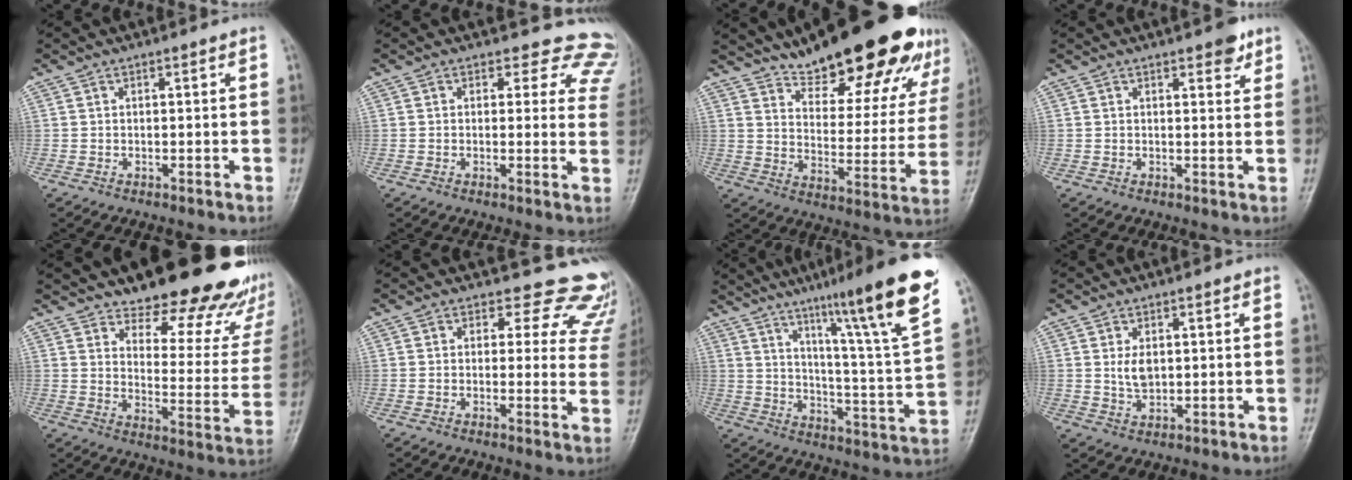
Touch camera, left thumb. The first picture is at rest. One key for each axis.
{"total": 11.1, "fx": 9.6, "fy": 5.3, "fz": 1.5, "tx": 0.041, "ty": -0.055, "tz": 0.066}
{"total": 25.8, "fx": 19.2, "fy": 8.4, "fz": 15.0, "tx": -0.173, "ty": -0.088, "tz": 0.270}
{"total": 3.0, "fx": 2.0, "fy": 1.2, "fz": 1.8, "tx": -0.008, "ty": -0.010, "tz": 0.026}
{"total": 25.4, "fx": 18.7, "fy": 9.8, "fz": 14.1, "tx": -0.135, "ty": -0.110, "tz": 0.239}
{"total": 13.4, "fx": 11.7, "fy": 6.3, "fz": 2.0, "tx": 0.036, "ty": -0.082, "tz": 0.094}
{"total": 21.4, "fx": 13.6, "fy": 0.8, "fz": 16.6, "tx": -0.215, "ty": -0.055, "tz": 0.203}
{"total": 3.5, "fx": 0.8, "fy": 2.2, "fz": 2.6, "tx": -0.037, "ty": -0.011, "tz": 0.023}